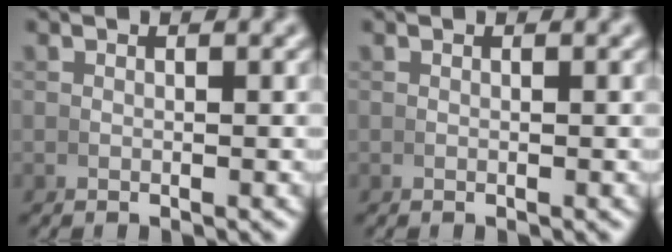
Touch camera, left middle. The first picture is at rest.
{"total": 0.0}